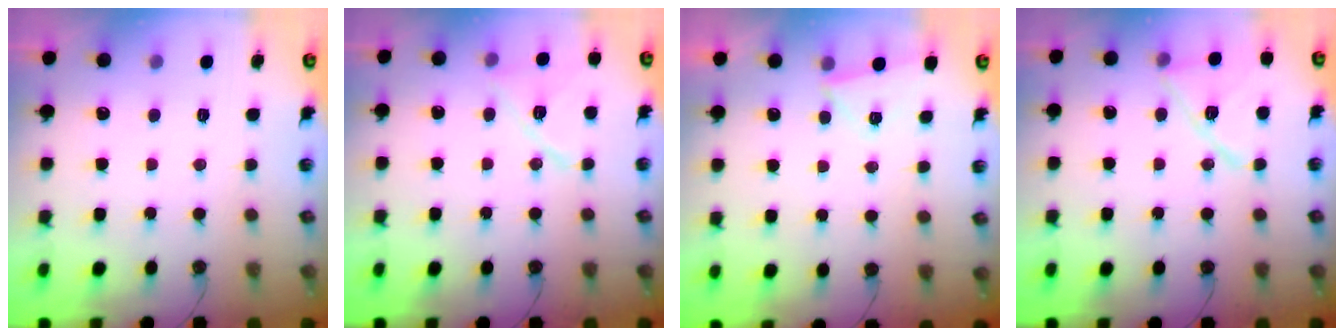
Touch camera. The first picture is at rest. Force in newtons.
{"total": 12.7, "press": 12.7, "slide": 0.7}
{"total": 3.8, "press": 2.8, "slide": 2.6}
{"total": 13.8, "press": 13.2, "slide": 4.0}